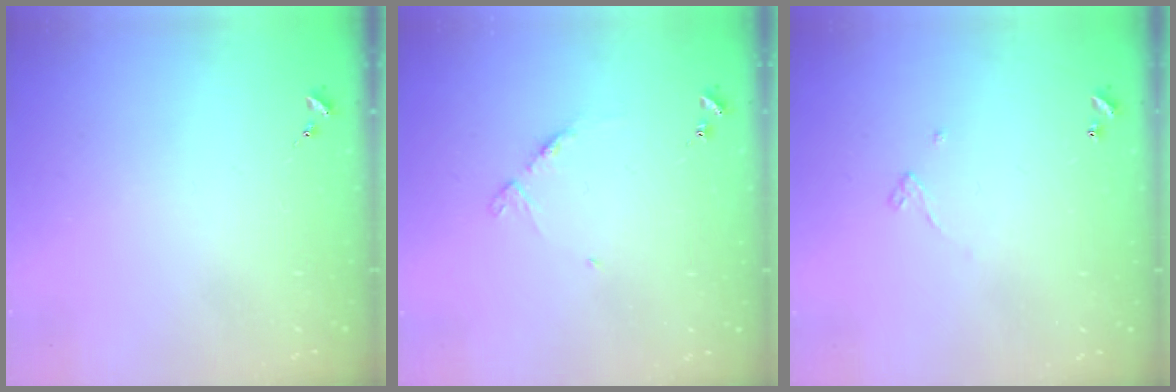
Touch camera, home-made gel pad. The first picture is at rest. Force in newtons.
{"total": 4.7, "press": 4.6, "slide": 0.5}
{"total": 3.2, "press": 3.2, "slide": 0.1}